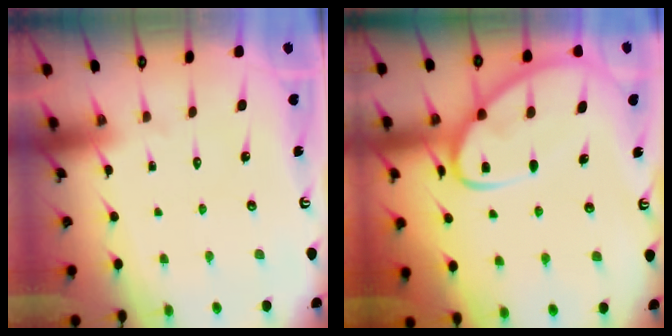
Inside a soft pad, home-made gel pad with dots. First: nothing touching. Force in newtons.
{"total": 12.3, "press": 12.2, "slide": 1.1}